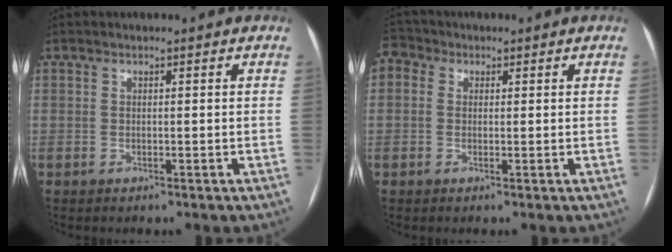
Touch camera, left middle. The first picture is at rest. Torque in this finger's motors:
{"motor_torque": [2.14, 0.00, 1.06, 0.21]}